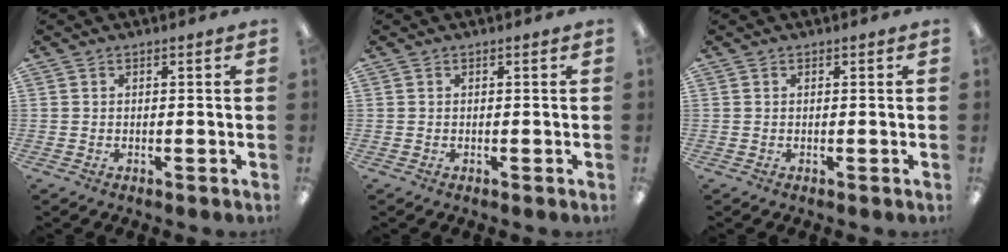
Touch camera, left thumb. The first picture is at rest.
{"total": 0.0}
{"total": 0.0}